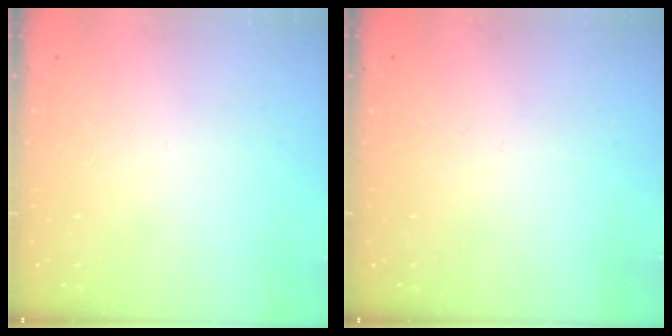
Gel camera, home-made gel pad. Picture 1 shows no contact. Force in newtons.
{"total": 0.0}